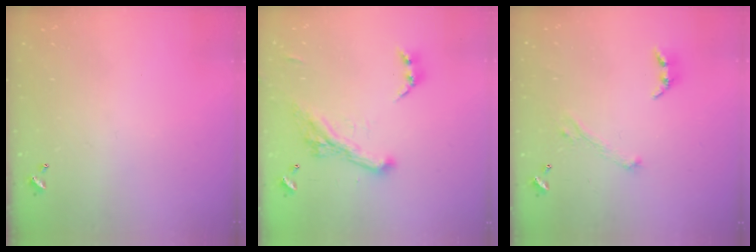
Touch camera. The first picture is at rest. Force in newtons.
{"total": 5.6, "press": 5.3, "slide": 1.6}
{"total": 2.9, "press": 2.8, "slide": 0.8}